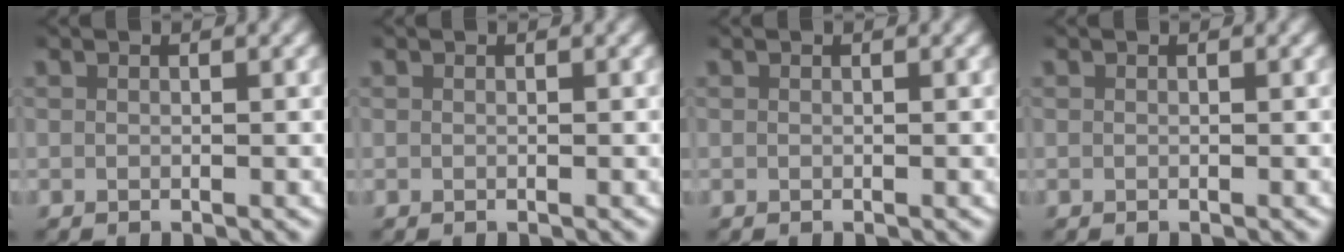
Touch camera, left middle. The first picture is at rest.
{"total": 0.0}
{"total": 0.0}
{"total": 0.0}